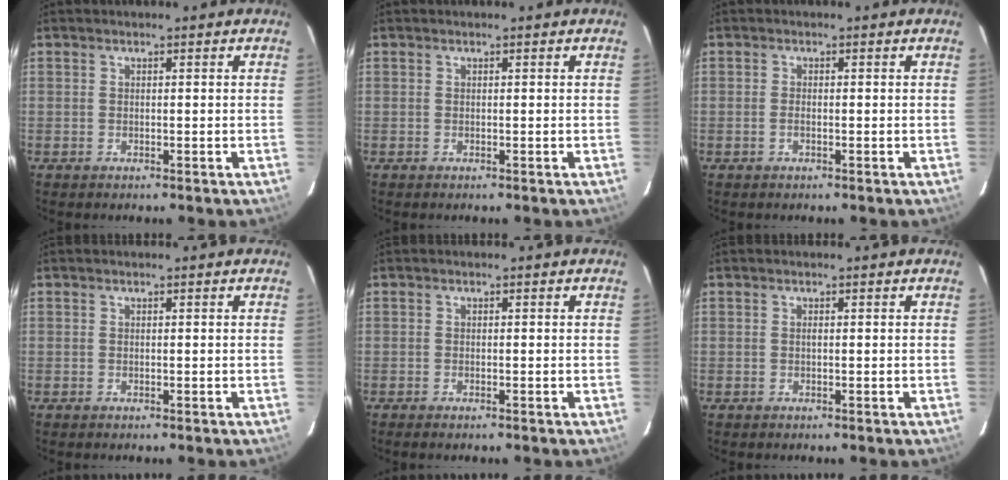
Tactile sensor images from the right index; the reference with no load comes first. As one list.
[{"total": 0.0}, {"total": 1.0, "force": [-0.4, 0.5, 0.8], "torque": [-0.019, 0.002, -0.008]}, {"total": 0.0}, {"total": 0.7, "force": [-0.6, 0.1, 0.4], "torque": [-0.008, -0.001, -0.012]}, {"total": 0.0}]